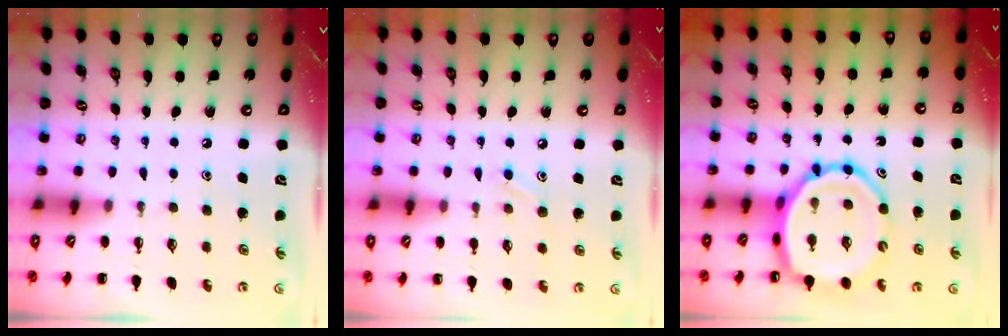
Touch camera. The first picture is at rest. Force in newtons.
{"total": 7.0, "press": 6.6, "slide": 2.4}
{"total": 13.5, "press": 13.0, "slide": 3.5}